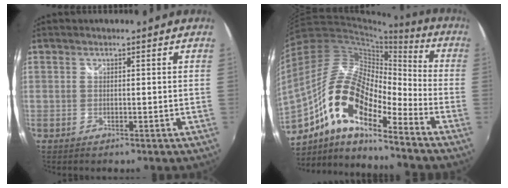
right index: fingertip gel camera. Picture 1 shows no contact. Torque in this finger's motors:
{"motor_torque": [1.22, -0.92, 0.82, 0.12]}